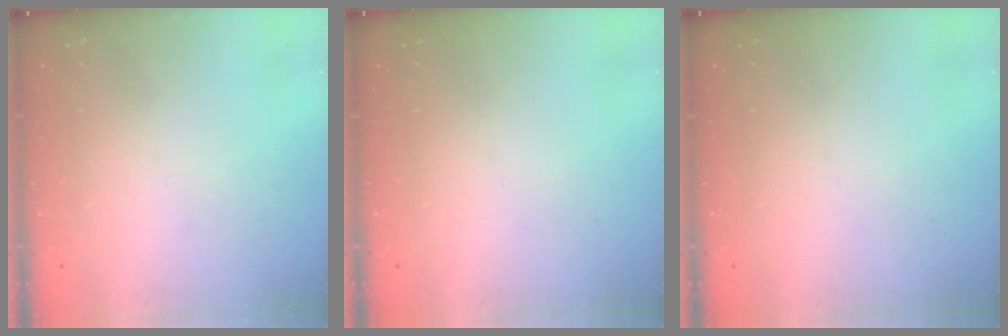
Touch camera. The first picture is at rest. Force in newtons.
{"total": 0.0}
{"total": 0.0}